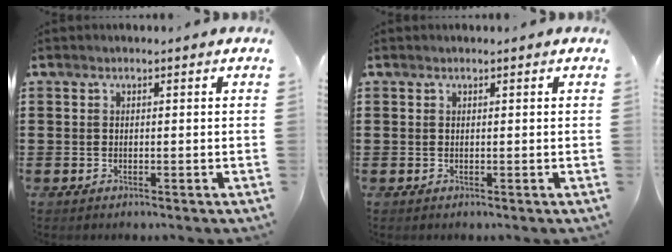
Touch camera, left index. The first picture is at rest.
{"total": 0.0}